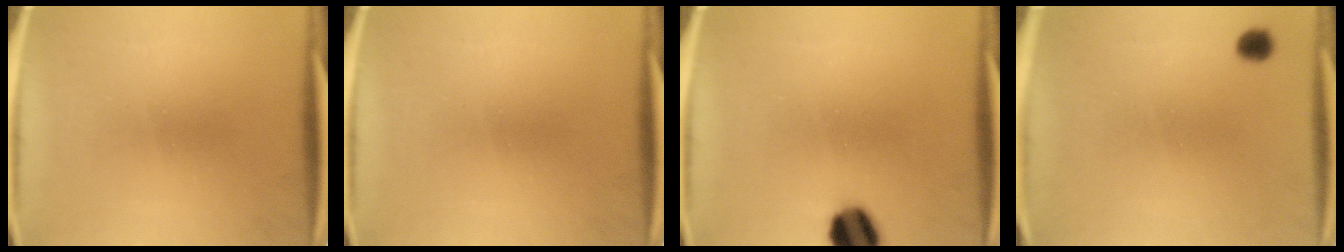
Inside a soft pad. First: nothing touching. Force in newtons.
{"total": 0.0}
{"total": 8.4}
{"total": 2.3}